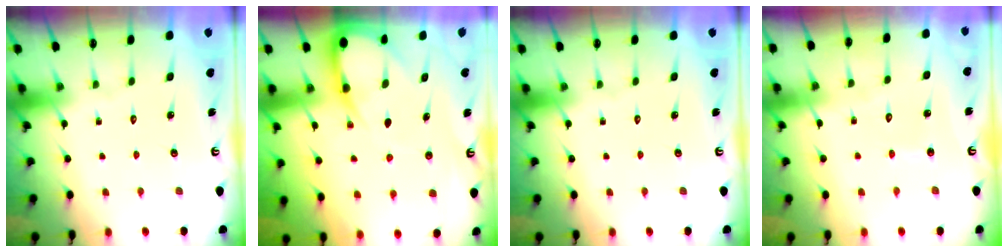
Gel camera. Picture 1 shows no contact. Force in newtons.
{"total": 8.9, "press": 8.8, "slide": 0.9}
{"total": 0.0}
{"total": 4.6, "press": 4.6, "slide": 0.2}